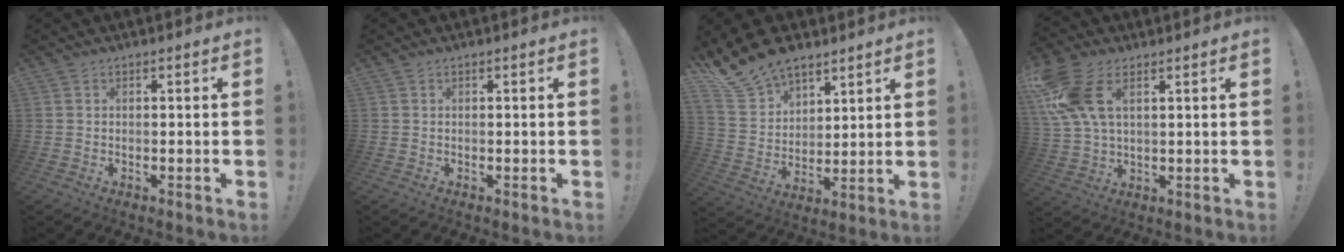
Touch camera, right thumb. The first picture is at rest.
{"total": 0.0}
{"total": 15.1, "force": [12.4, 7.6, 4.3], "torque": [-0.092, -0.089, 0.235]}
{"total": 14.0, "force": [5.7, 8.0, 9.9], "torque": [-0.200, -0.014, 0.109]}